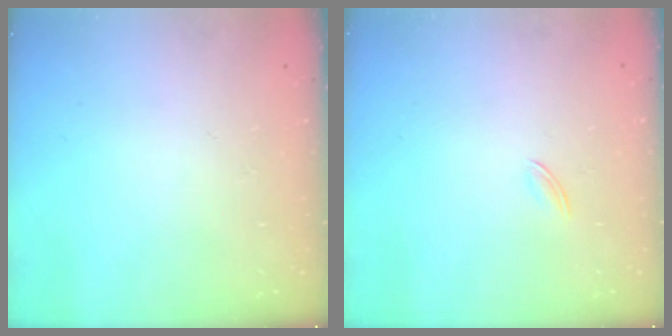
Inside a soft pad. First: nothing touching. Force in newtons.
{"total": 1.7, "press": 1.7, "slide": 0.5}